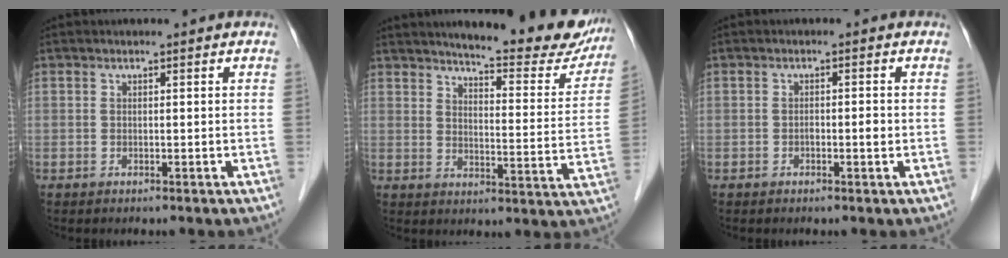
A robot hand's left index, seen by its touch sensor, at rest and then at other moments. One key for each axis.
{"total": 18.1, "fx": 16.2, "fy": 3.0, "fz": 7.6, "tx": -0.087, "ty": -0.047, "tz": 0.189}
{"total": 1.4, "fx": -0.4, "fy": 0.4, "fz": 1.3, "tx": -0.019, "ty": 0.002, "tz": -0.007}